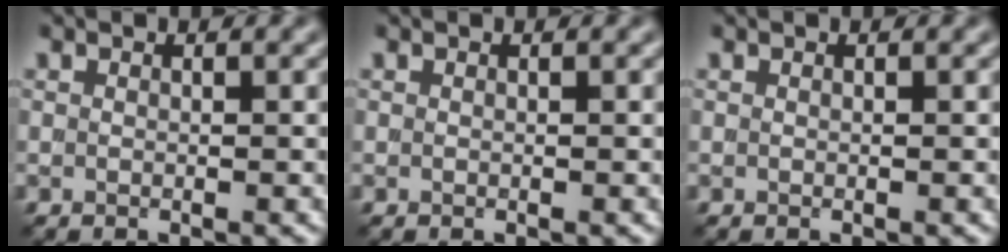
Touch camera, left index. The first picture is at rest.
{"total": 0.0}
{"total": 0.0}